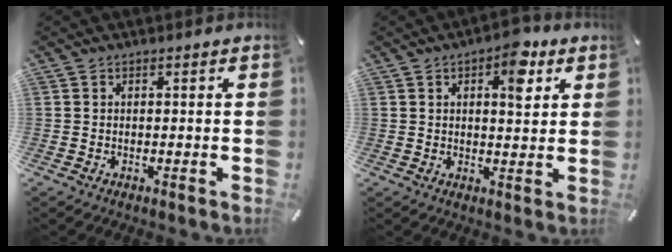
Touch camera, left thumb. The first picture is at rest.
{"total": 8.2, "force": [3.8, 4.1, 6.1], "torque": [-0.063, -0.019, 0.056]}